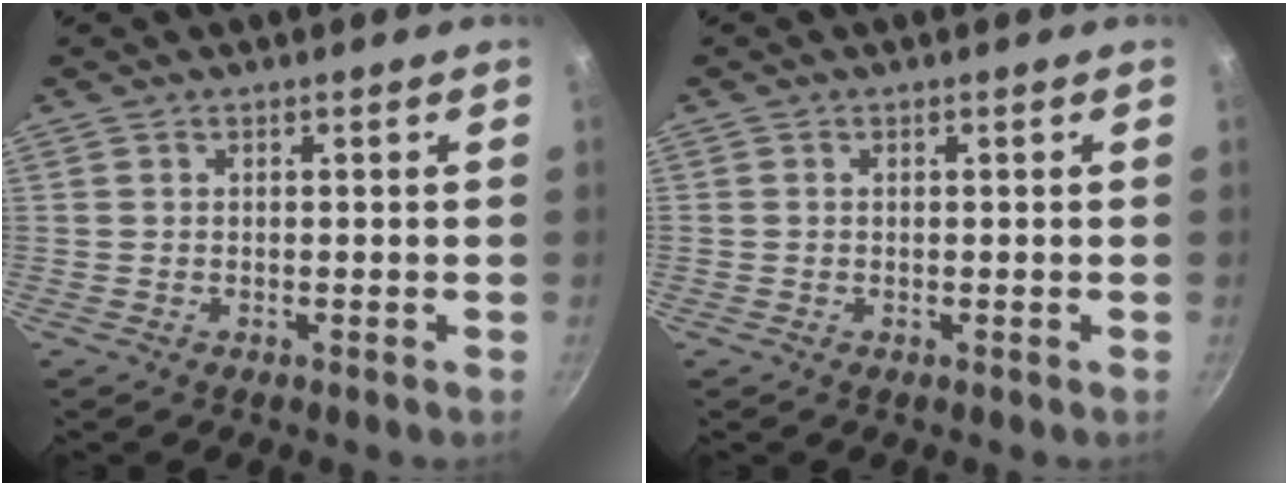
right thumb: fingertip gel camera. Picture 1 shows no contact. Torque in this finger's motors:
{"motor_torque": [-0.26, 0.08, 0.04, 0.30, -0.02]}